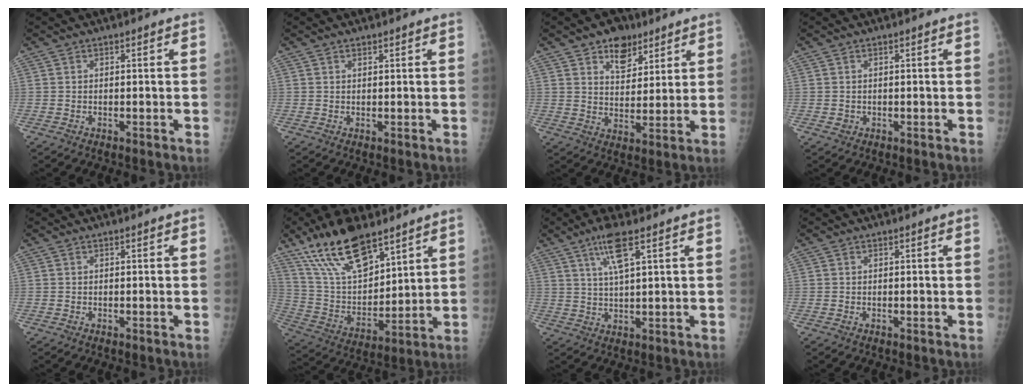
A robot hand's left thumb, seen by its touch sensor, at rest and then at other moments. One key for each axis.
{"total": 0.8, "fx": 0.6, "fy": 0.4, "fz": 0.4, "tx": -0.003, "ty": -0.004, "tz": 0.009}
{"total": 8.7, "fx": 5.4, "fy": 5.4, "fz": 4.1, "tx": -0.032, "ty": -0.028, "tz": 0.086}
{"total": 0.9, "fx": 0.2, "fy": 0.8, "fz": 0.4, "tx": -0.001, "ty": 0.000, "tz": 0.004}
{"total": 0.0}
{"total": 18.5, "fx": 12.8, "fy": 7.6, "fz": 11.0, "tx": -0.165, "ty": -0.058, "tz": 0.248}
{"total": 6.5, "fx": 3.5, "fy": 1.1, "fz": 5.4, "tx": -0.110, "ty": -0.014, "tz": 0.072}
{"total": 0.0}